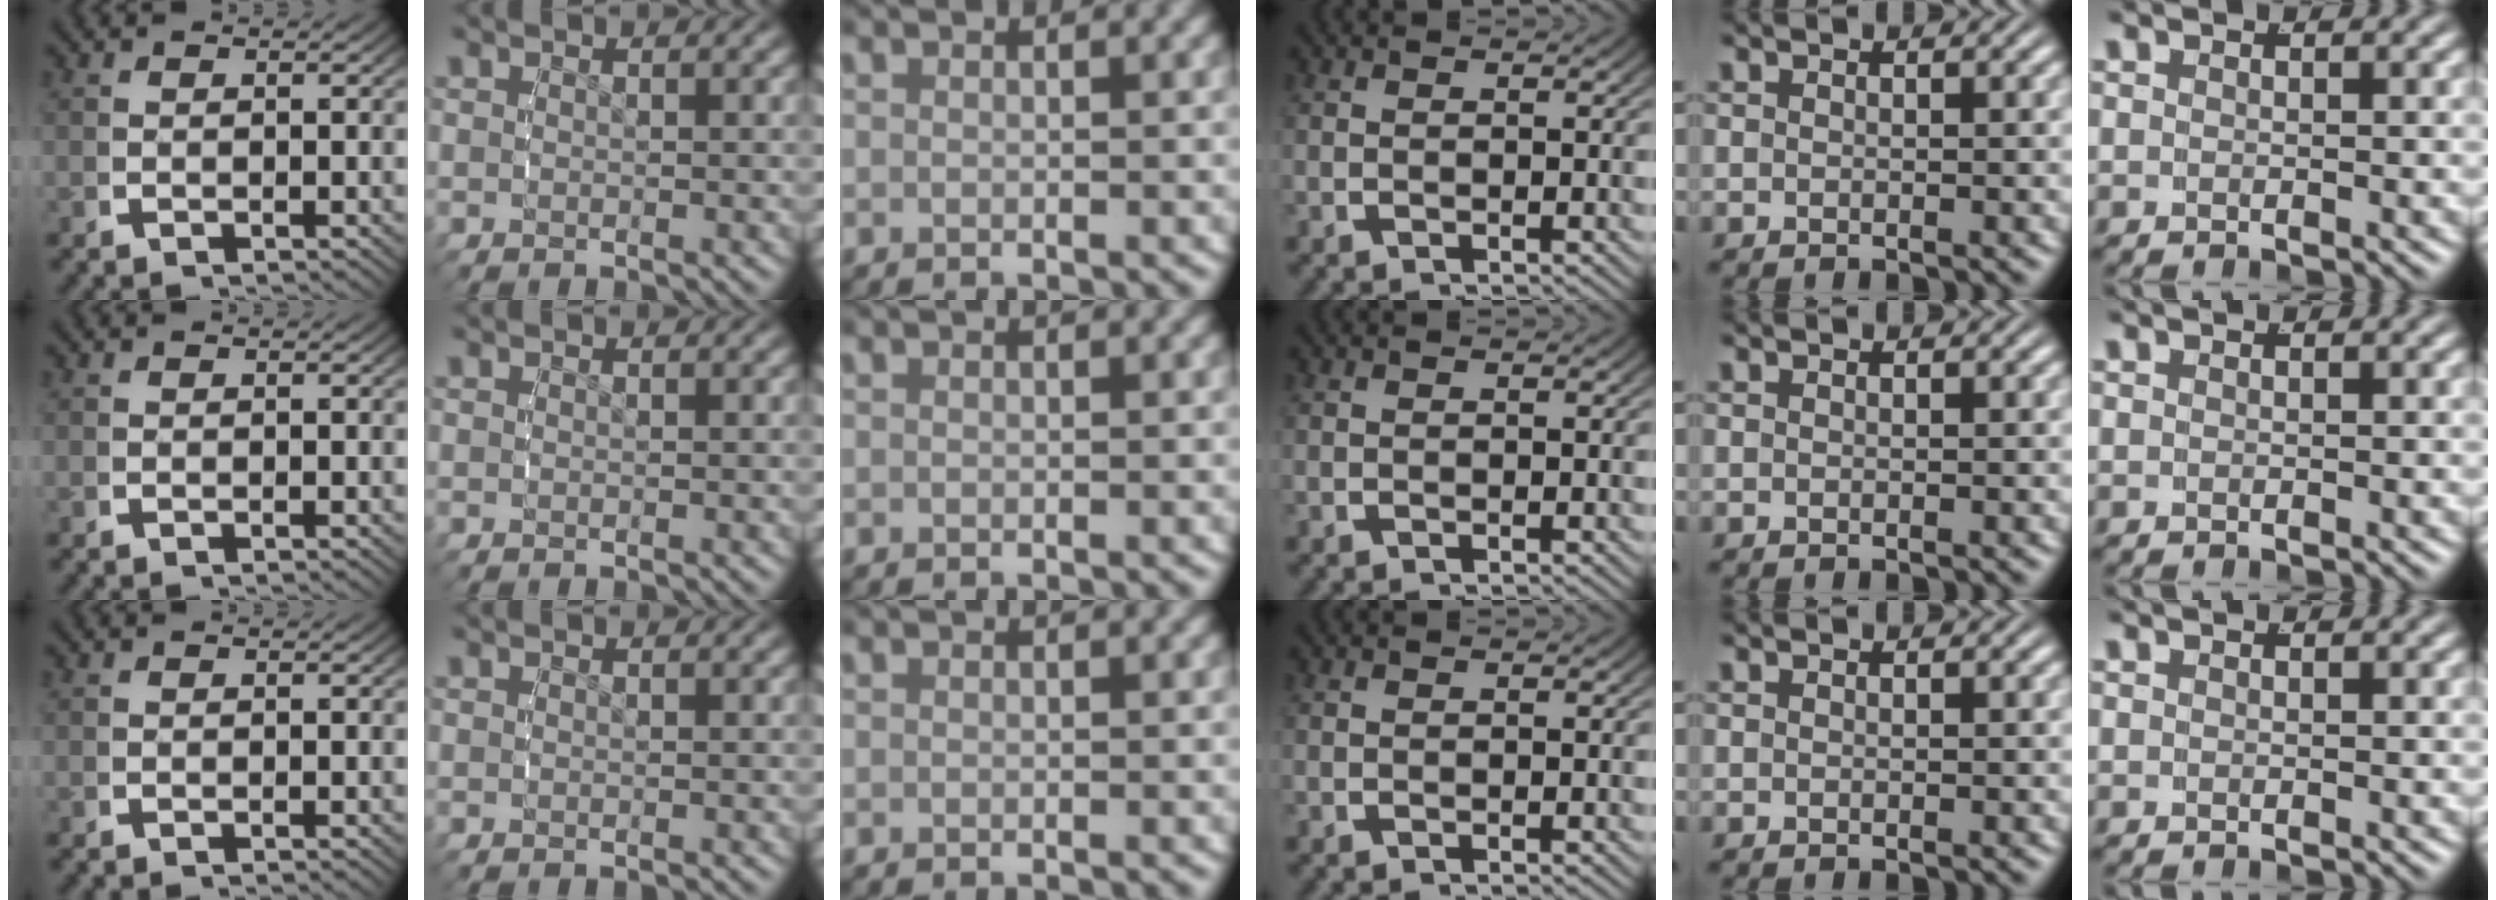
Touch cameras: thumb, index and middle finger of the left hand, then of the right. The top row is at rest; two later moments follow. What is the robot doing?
{"motion": "reach", "object": "paper plate"}